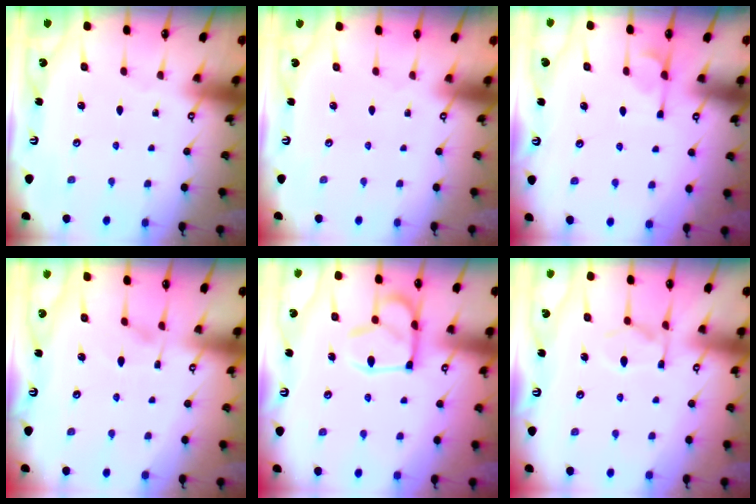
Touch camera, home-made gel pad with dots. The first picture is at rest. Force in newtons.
{"total": 1.5, "press": 1.4, "slide": 0.6}
{"total": 1.2, "press": 0.6, "slide": 1.1}
{"total": 1.3, "press": 0.8, "slide": 1.0}
{"total": 6.2, "press": 6.2, "slide": 0.6}
{"total": 3.8, "press": 3.5, "slide": 1.5}